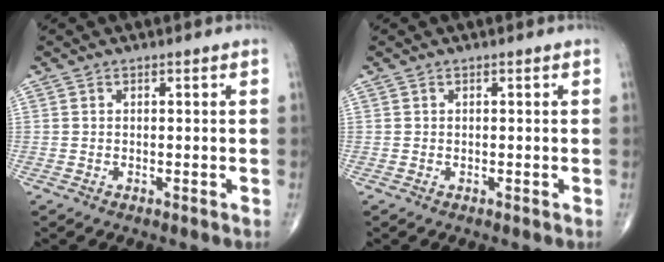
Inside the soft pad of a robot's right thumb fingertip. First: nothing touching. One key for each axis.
{"total": 0.0}